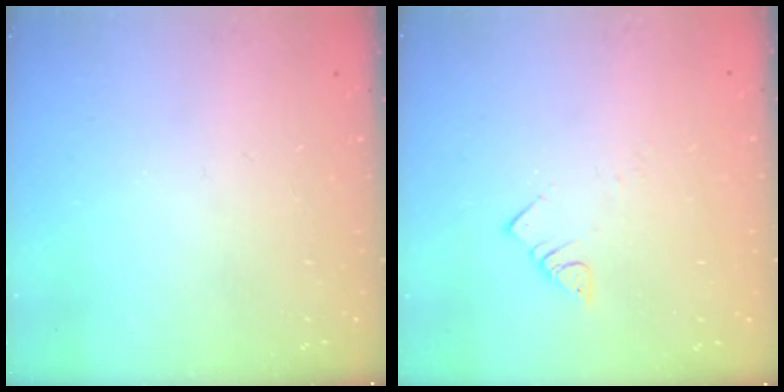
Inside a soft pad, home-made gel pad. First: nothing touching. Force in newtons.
{"total": 3.0, "press": 3.0, "slide": 0.0}